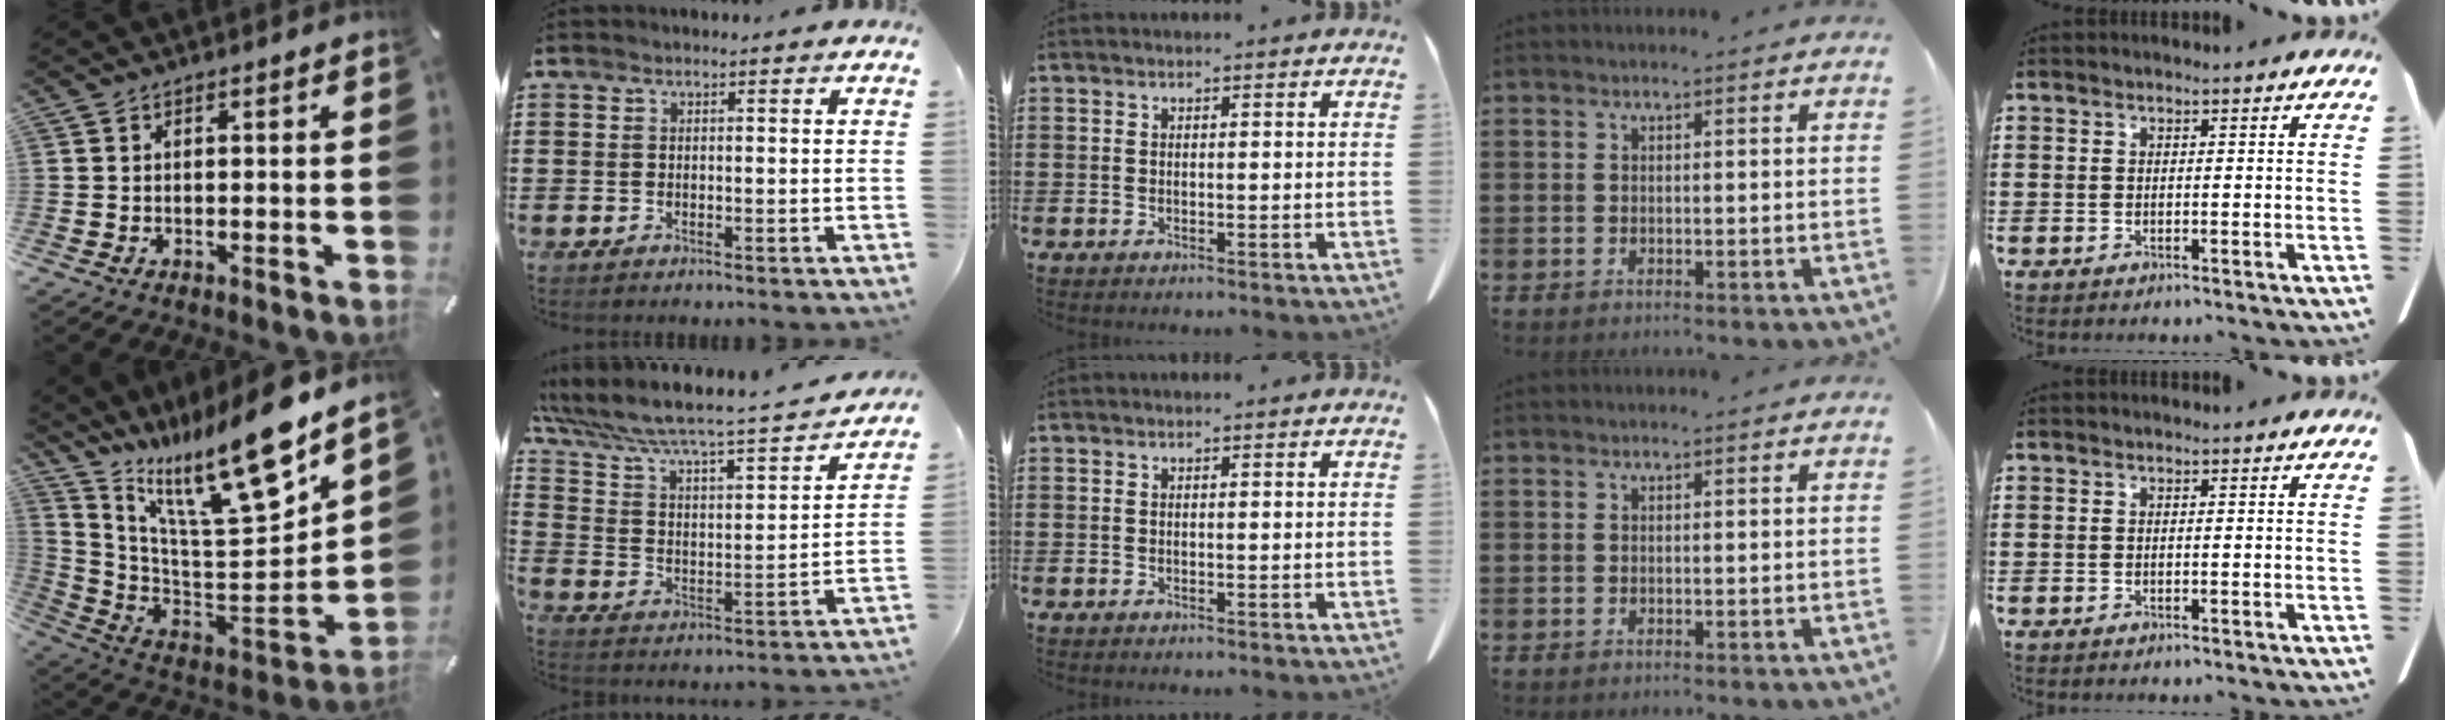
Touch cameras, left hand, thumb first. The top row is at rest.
{"thumb": {"total": 20.6, "force": [15.4, 4.4, 13.0], "torque": [-0.195, -0.138, 0.246]}, "index": {"total": 5.5, "force": [4.9, 1.2, 2.4], "torque": [-0.074, -0.046, 0.074]}}